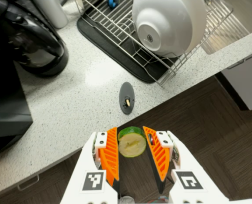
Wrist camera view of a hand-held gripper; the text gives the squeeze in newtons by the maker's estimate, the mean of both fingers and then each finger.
{"total": 9.3, "left": 9.5, "right": 9.2}